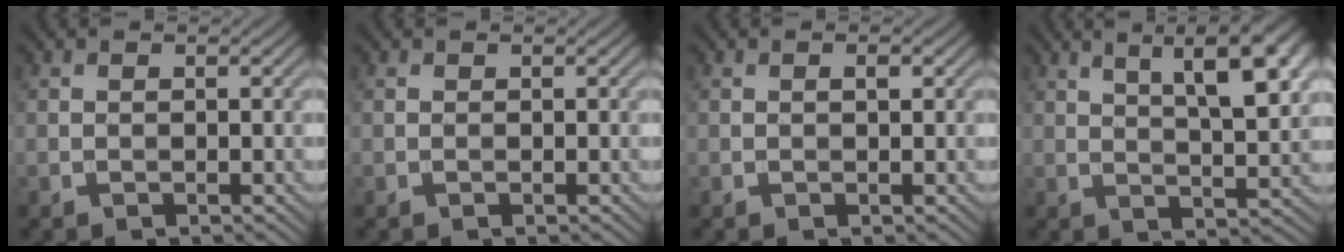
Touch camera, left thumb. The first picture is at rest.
{"total": 0.0}
{"total": 0.8, "force": [0.2, 0.2, 0.7], "torque": [-0.011, 0.001, 0.002]}
{"total": 11.5, "force": [5.2, 3.2, 9.7], "torque": [-0.130, 0.014, 0.075]}